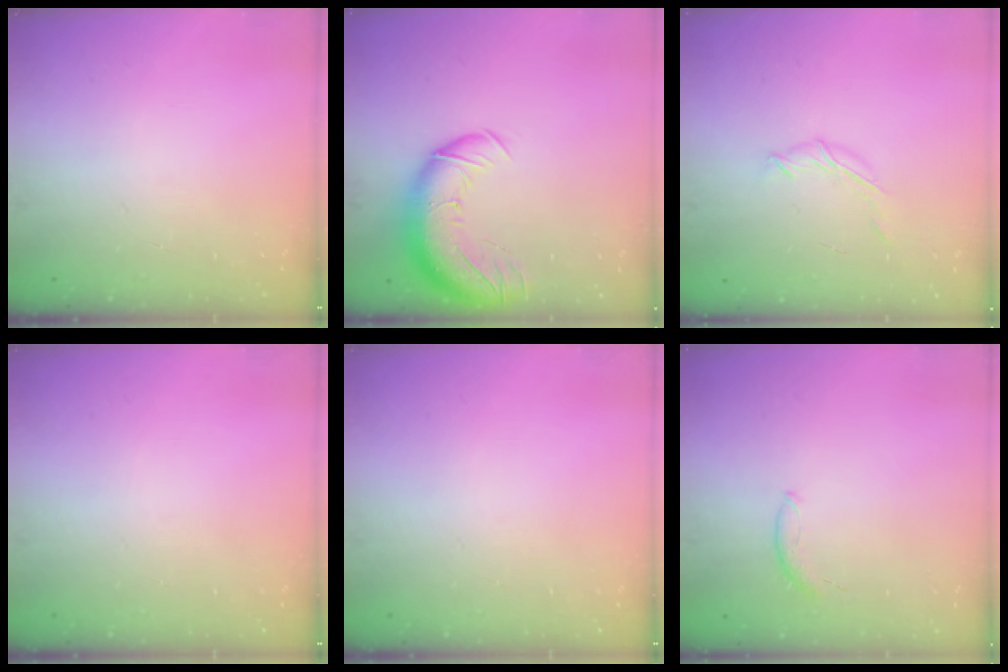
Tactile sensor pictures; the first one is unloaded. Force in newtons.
{"total": 15.2, "press": 14.7, "slide": 3.6}
{"total": 4.7, "press": 4.6, "slide": 0.9}
{"total": 0.0}
{"total": 0.0}
{"total": 5.8, "press": 5.7, "slide": 0.7}